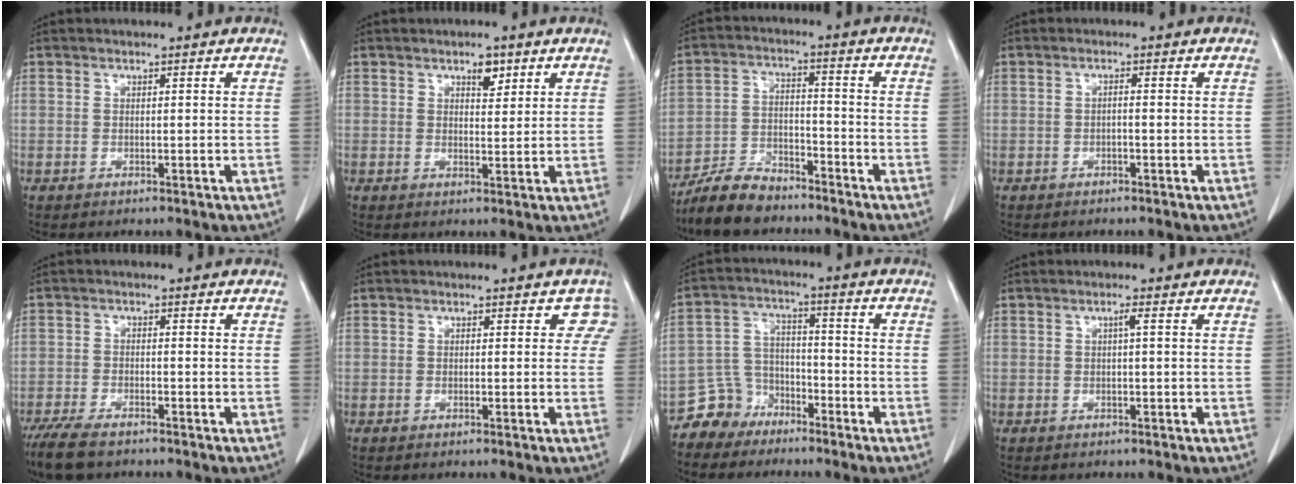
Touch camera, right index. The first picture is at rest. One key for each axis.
{"total": 2.8, "fx": 1.7, "fy": 1.3, "fz": 1.8, "tx": -0.025, "ty": -0.003, "tz": 0.027}
{"total": 8.0, "fx": -7.1, "fy": 2.6, "fz": 2.6, "tx": -0.054, "ty": -0.008, "tz": -0.134}
{"total": 0.8, "fx": -0.3, "fy": 0.1, "fz": 0.7, "tx": -0.012, "ty": 0.003, "tz": -0.007}
{"total": 7.0, "fx": -5.6, "fy": 2.0, "fz": 3.7, "tx": -0.069, "ty": -0.016, "tz": -0.099}
{"total": 1.9, "fx": 0.4, "fy": 1.5, "fz": 1.2, "tx": 0.015, "ty": 0.008, "tz": -0.010}
{"total": 6.3, "fx": -4.8, "fy": 3.9, "fz": -0.3, "tx": 0.014, "ty": 0.016, "tz": -0.096}
{"total": 0.9, "fx": 0.1, "fy": -0.1, "fz": 0.9, "tx": -0.014, "ty": 0.002, "tz": 0.000}